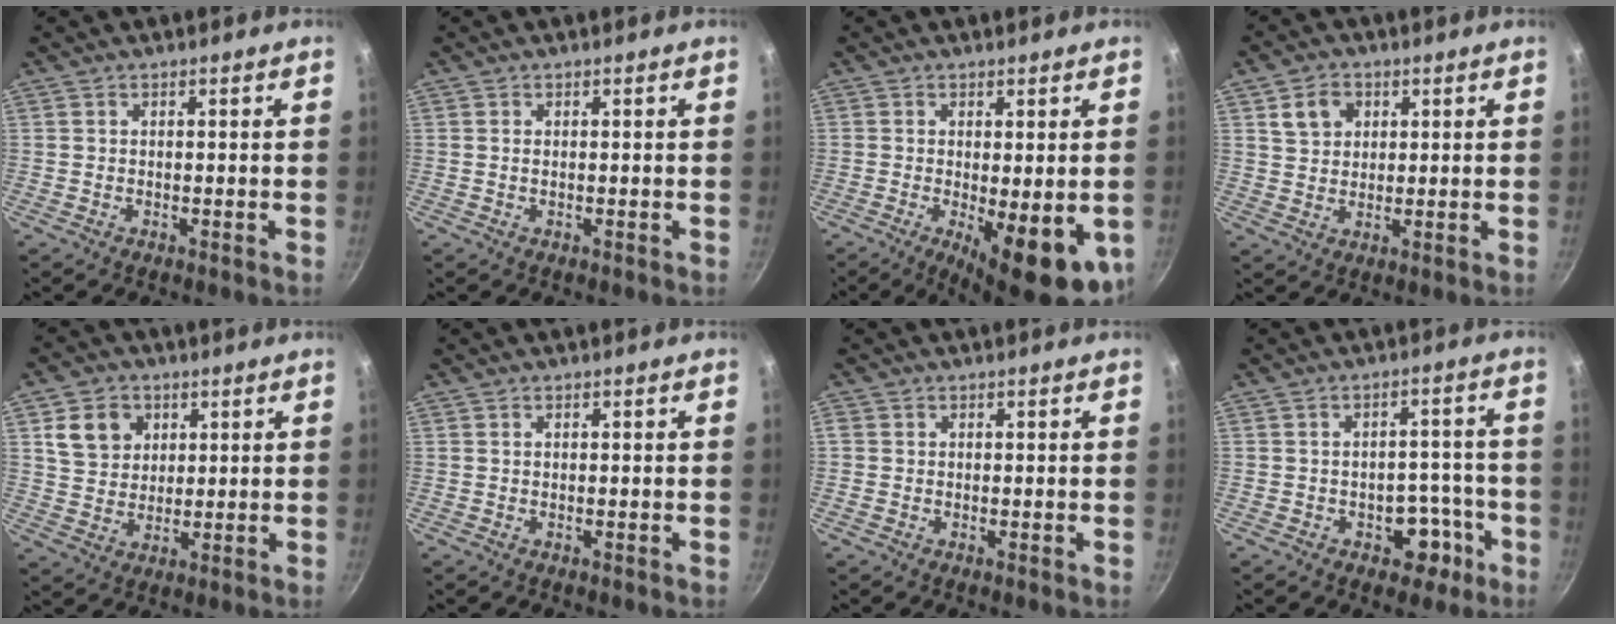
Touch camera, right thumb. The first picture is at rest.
{"total": 0.5, "force": [0.1, 0.3, 0.4], "torque": [-0.012, 0.002, 0.004]}
{"total": 14.2, "force": [-4.7, 5.0, 12.4], "torque": [-0.136, -0.017, -0.049]}
{"total": 5.7, "force": [2.3, 4.5, 2.8], "torque": [-0.028, -0.004, 0.042]}
{"total": 8.5, "force": [3.1, 7.0, 3.7], "torque": [-0.035, -0.007, 0.060]}
{"total": 0.0}
{"total": 1.3, "force": [-0.1, 1.2, 0.5], "torque": [-0.009, 0.000, -0.004]}
{"total": 7.0, "force": [-3.4, 4.9, 3.7], "torque": [-0.014, 0.043, -0.041]}